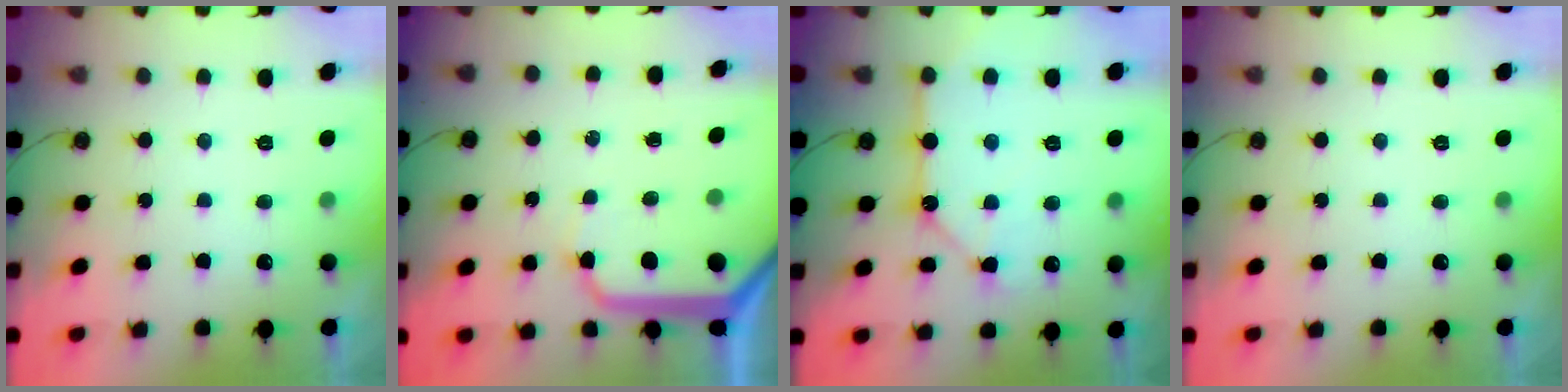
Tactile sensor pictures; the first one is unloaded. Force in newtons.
{"total": 10.0, "press": 9.9, "slide": 1.2}
{"total": 12.4, "press": 12.3, "slide": 1.1}
{"total": 0.0}